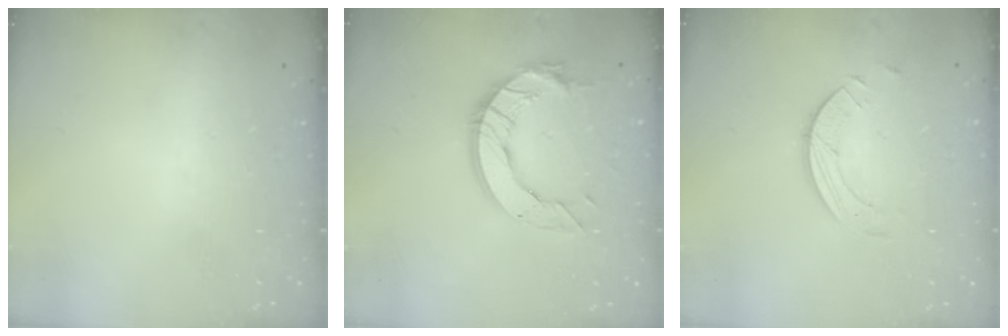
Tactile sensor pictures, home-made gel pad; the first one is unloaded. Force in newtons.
{"total": 13.0, "press": 12.9, "slide": 1.2}
{"total": 3.4, "press": 3.4, "slide": 0.3}